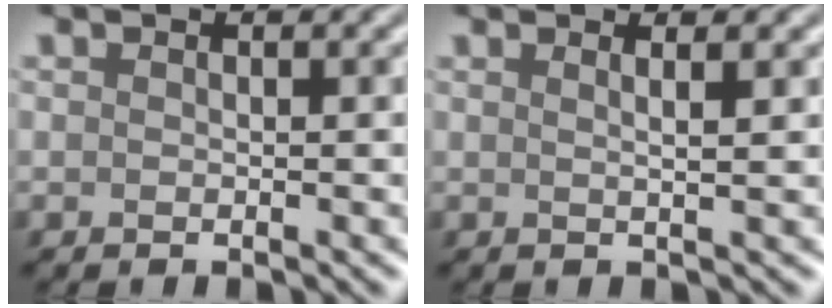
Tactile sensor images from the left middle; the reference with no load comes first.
{"total": 2.3, "force": [1.0, 1.0, 1.9], "torque": [-0.012, 0.012, -0.014]}